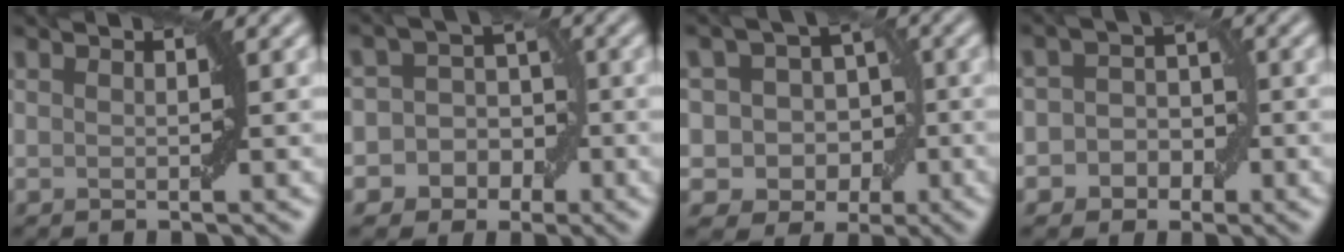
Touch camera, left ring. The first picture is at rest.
{"total": 6.7, "force": [-2.3, 6.2, 1.4], "torque": [-0.007, 0.025, -0.063]}
{"total": 7.0, "force": [-0.9, 6.4, 2.8], "torque": [-0.015, 0.028, -0.043]}
{"total": 3.9, "force": [-1.3, 3.4, 1.4], "torque": [0.016, 0.014, -0.034]}